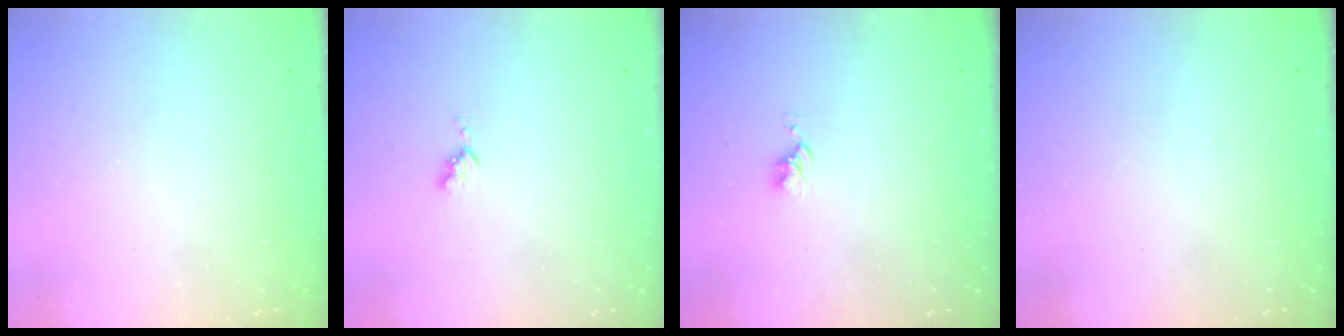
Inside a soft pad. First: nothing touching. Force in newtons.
{"total": 3.5, "press": 3.5, "slide": 0.4}
{"total": 2.8, "press": 2.8, "slide": 0.4}
{"total": 1.7, "press": 1.7, "slide": 0.2}